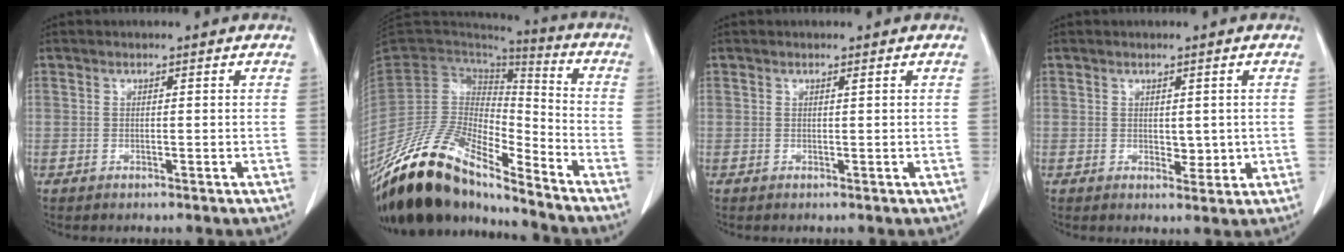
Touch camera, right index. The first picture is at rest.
{"total": 19.0, "force": [-15.8, 5.0, 9.3], "torque": [-0.171, 0.016, -0.294]}
{"total": 0.0}
{"total": 2.1, "force": [0.1, 1.4, 1.6], "torque": [-0.017, -0.003, 0.005]}